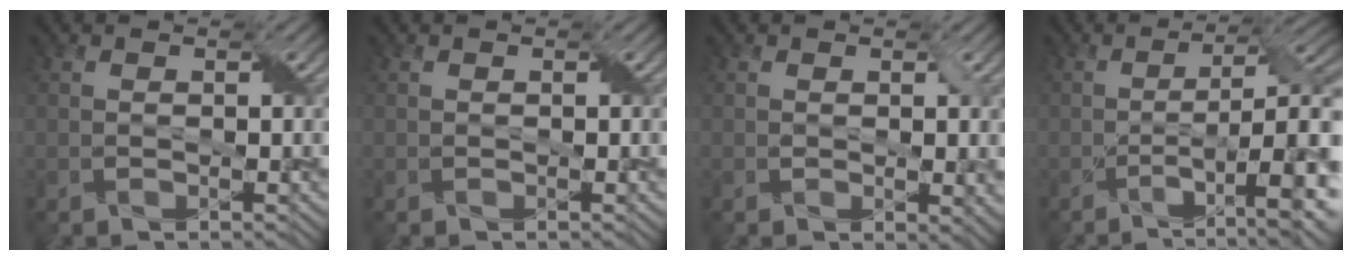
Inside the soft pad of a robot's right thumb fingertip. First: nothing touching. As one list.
[{"total": 0.0}, {"total": 2.5, "force": [0.3, 1.3, 2.1], "torque": [-0.034, -0.006, 0.010]}, {"total": 11.3, "force": [-2.7, 3.3, 10.4], "torque": [-0.151, -0.005, -0.032]}]